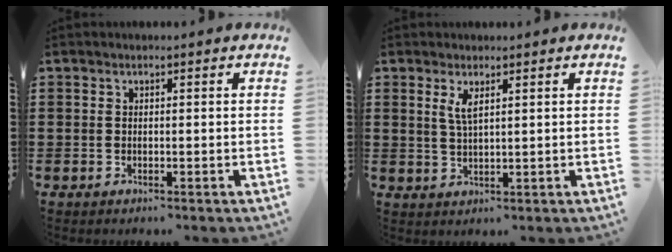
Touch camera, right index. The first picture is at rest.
{"total": 2.8, "force": [1.4, 0.7, 2.3], "torque": [-0.050, 0.002, 0.025]}